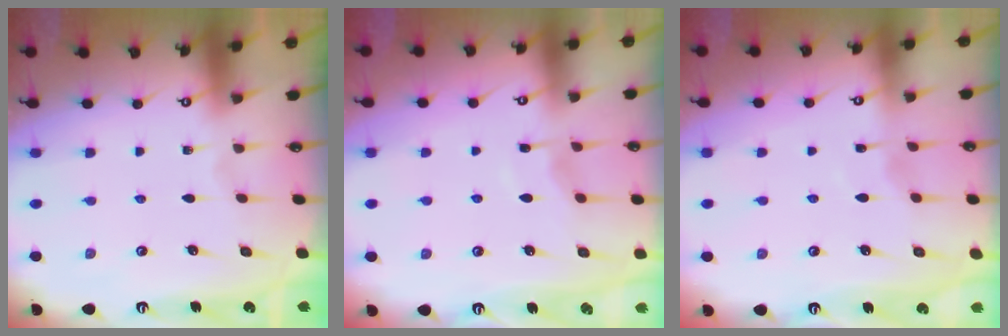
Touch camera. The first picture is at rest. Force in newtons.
{"total": 3.9, "press": 3.8, "slide": 0.6}
{"total": 2.8, "press": 2.8, "slide": 0.5}